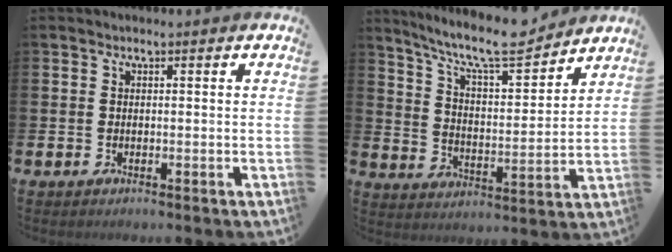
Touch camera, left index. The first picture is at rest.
{"total": 10.1, "force": [8.9, 1.9, 4.6], "torque": [-0.109, -0.053, 0.152]}